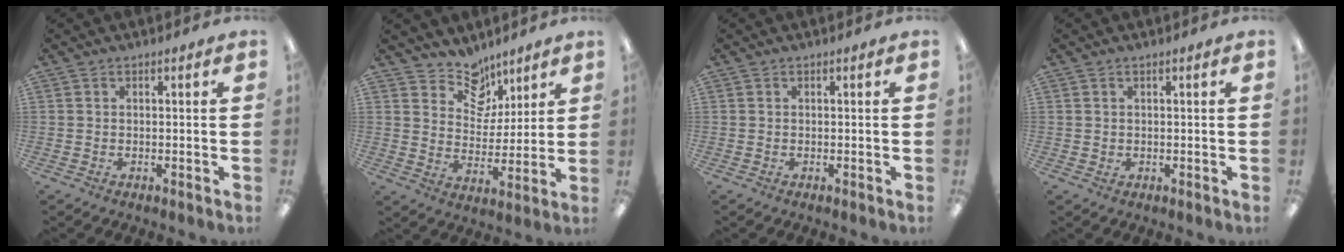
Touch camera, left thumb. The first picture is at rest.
{"total": 10.3, "force": [8.0, 6.2, 2.0], "torque": [-0.030, -0.061, 0.151]}
{"total": 0.0}
{"total": 0.6, "force": [0.4, 0.4, 0.2], "torque": [-0.005, 0.003, 0.007]}